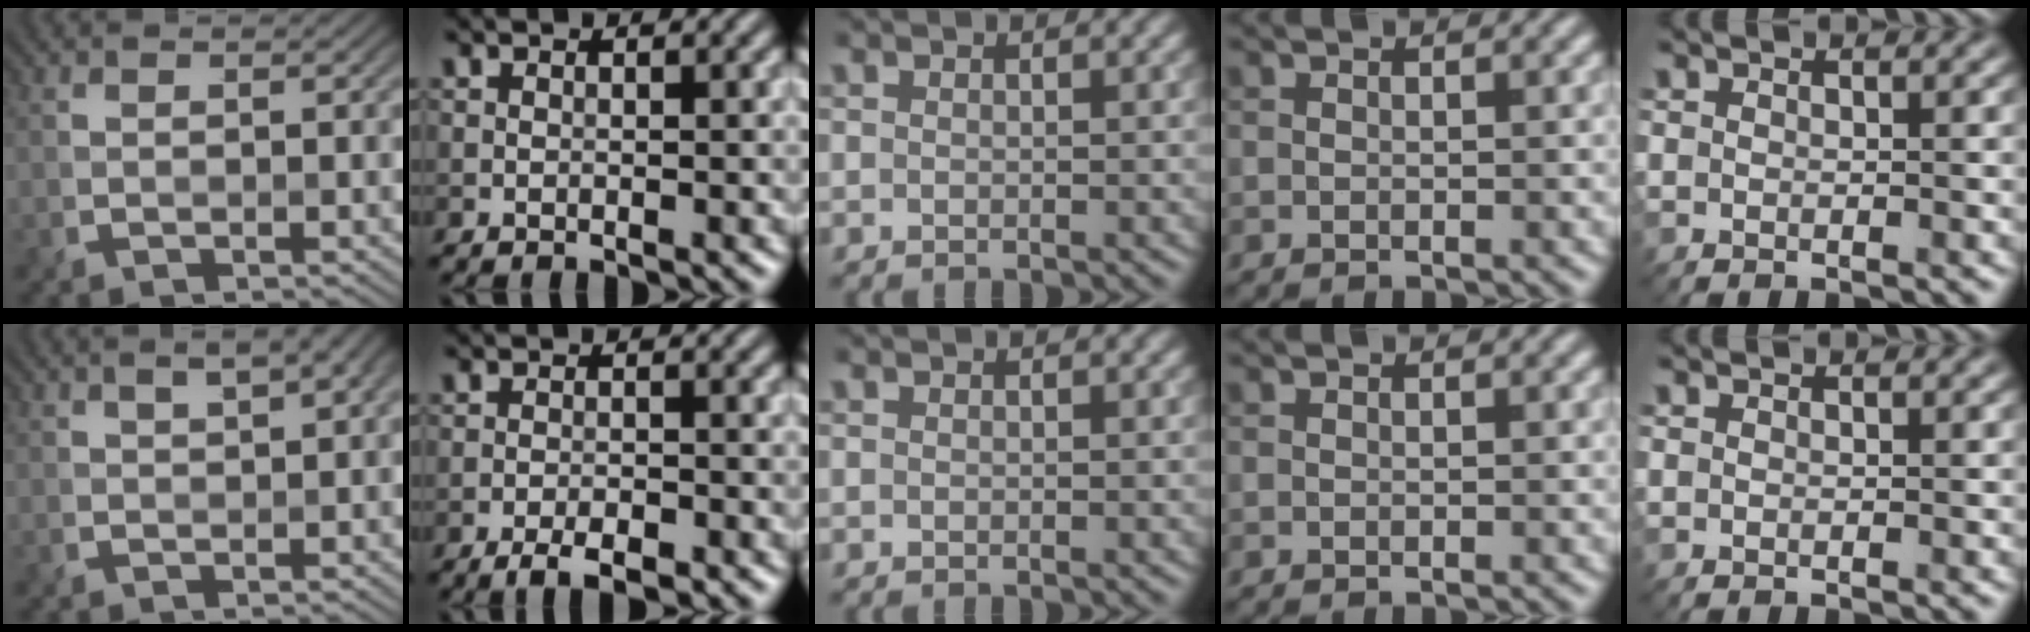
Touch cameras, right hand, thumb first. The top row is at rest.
{"thumb": {"total": 4.3, "force": [1.9, 1.4, 3.6], "torque": [-0.068, 0.012, 0.034]}, "index": {"total": 2.7, "force": [-1.9, 0.8, 1.8], "torque": [-0.032, 0.000, -0.035]}}